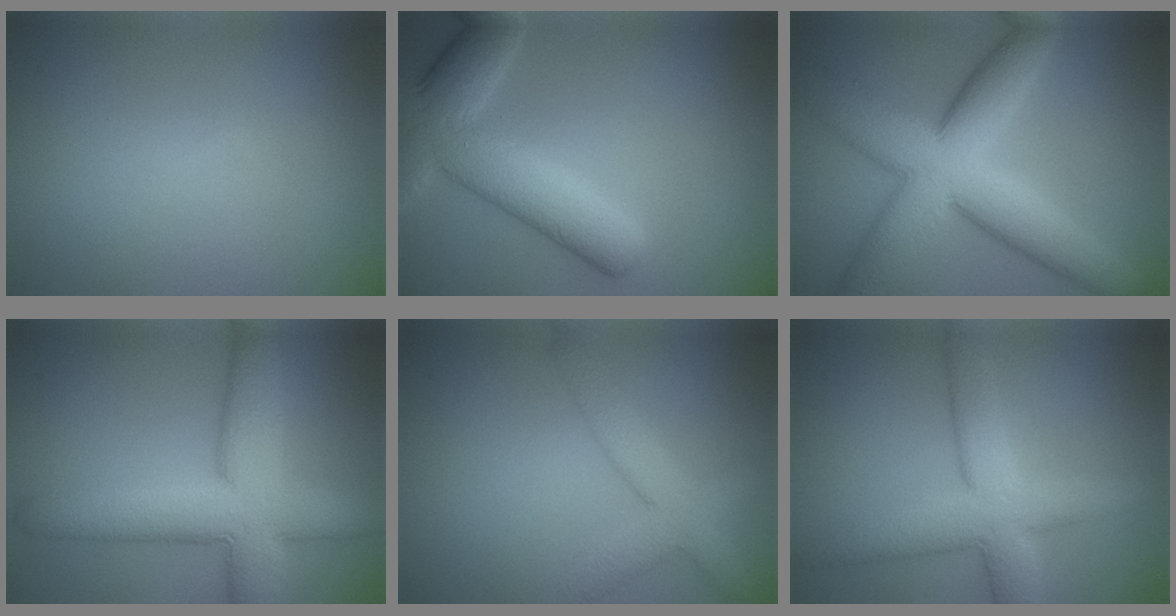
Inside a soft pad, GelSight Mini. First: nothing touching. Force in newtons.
{"total": 8.2, "press": 8.2, "slide": 0.4}
{"total": 11.1, "press": 11.1, "slide": 0.4}
{"total": 10.0, "press": 10.0, "slide": 0.5}
{"total": 4.6, "press": 4.6, "slide": 0.2}
{"total": 7.3, "press": 7.3, "slide": 0.4}